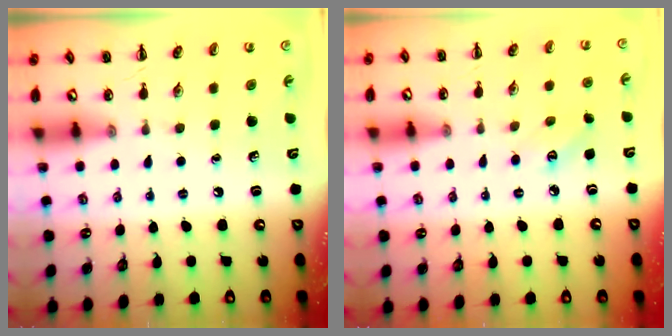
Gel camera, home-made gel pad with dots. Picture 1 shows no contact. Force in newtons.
{"total": 3.5, "press": 3.4, "slide": 0.9}